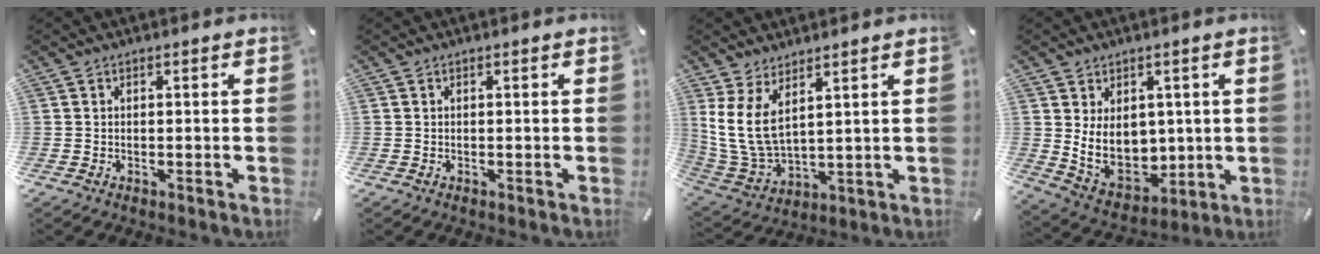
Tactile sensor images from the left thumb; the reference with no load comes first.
{"total": 0.0}
{"total": 10.0, "force": [4.6, 5.3, 7.1], "torque": [-0.176, -0.024, 0.089]}
{"total": 10.8, "force": [2.3, 8.5, 6.2], "torque": [-0.111, -0.028, 0.048]}